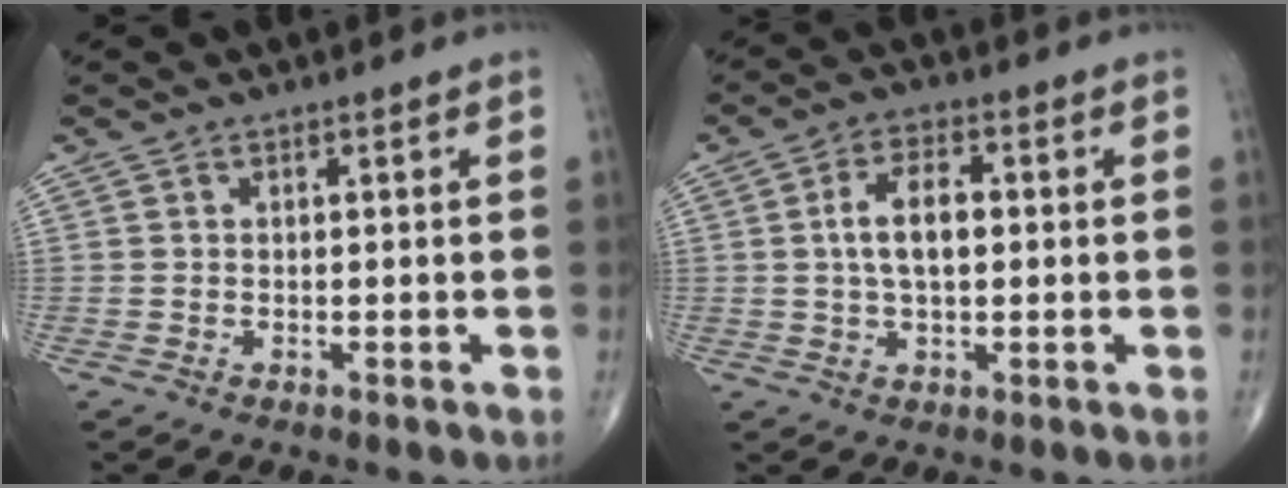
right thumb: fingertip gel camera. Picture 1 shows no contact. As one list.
[{"total": 7.3, "force": [0.6, 3.8, 6.2], "torque": [-0.114, 0.012, 0.007]}]